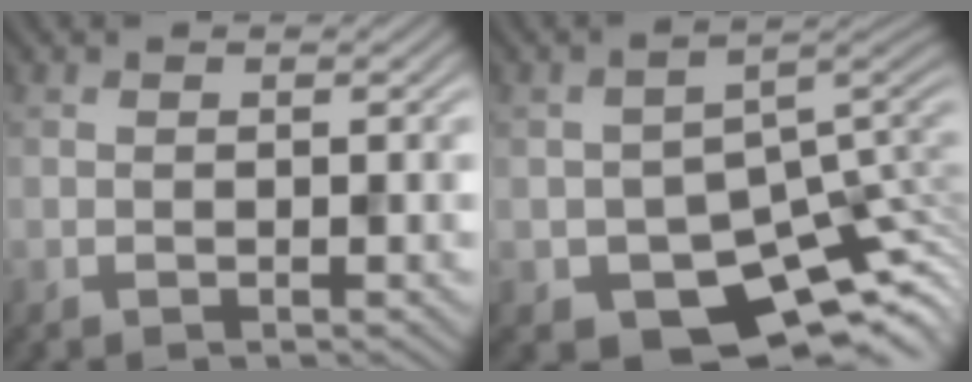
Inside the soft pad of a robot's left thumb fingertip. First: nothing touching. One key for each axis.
{"total": 10.3, "fx": -5.3, "fy": 6.4, "fz": 6.2, "tx": -0.095, "ty": -0.030, "tz": -0.073}